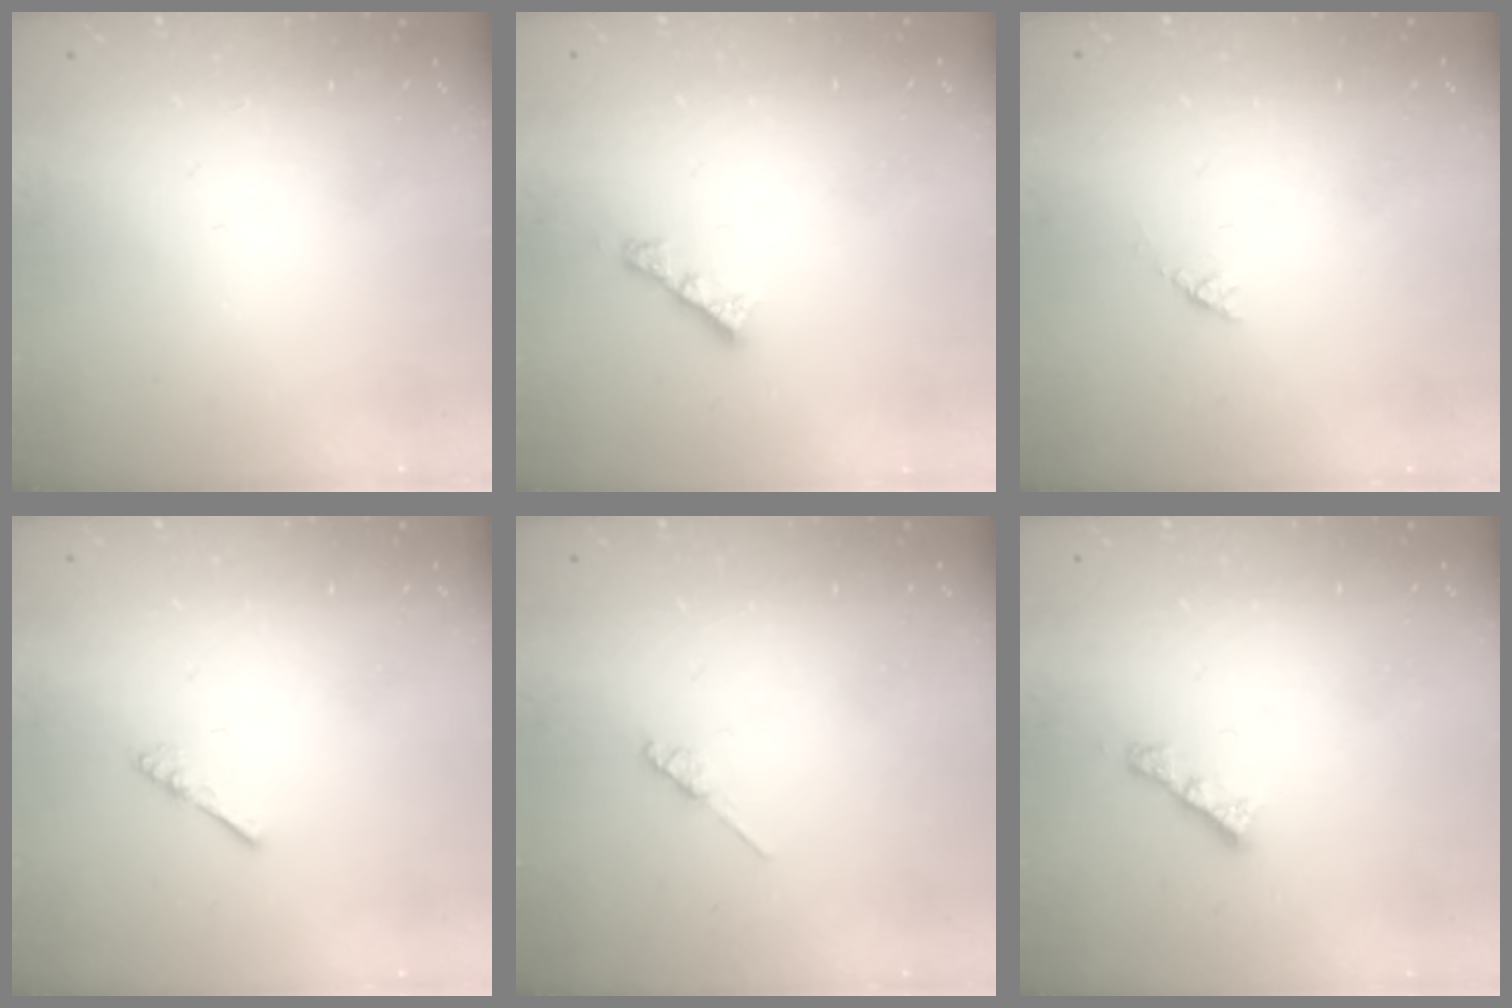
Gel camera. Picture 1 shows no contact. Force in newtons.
{"total": 3.4, "press": 3.3, "slide": 0.4}
{"total": 2.7, "press": 2.6, "slide": 0.4}
{"total": 2.4, "press": 2.4, "slide": 0.5}
{"total": 2.0, "press": 1.9, "slide": 0.3}
{"total": 3.4, "press": 3.3, "slide": 0.4}